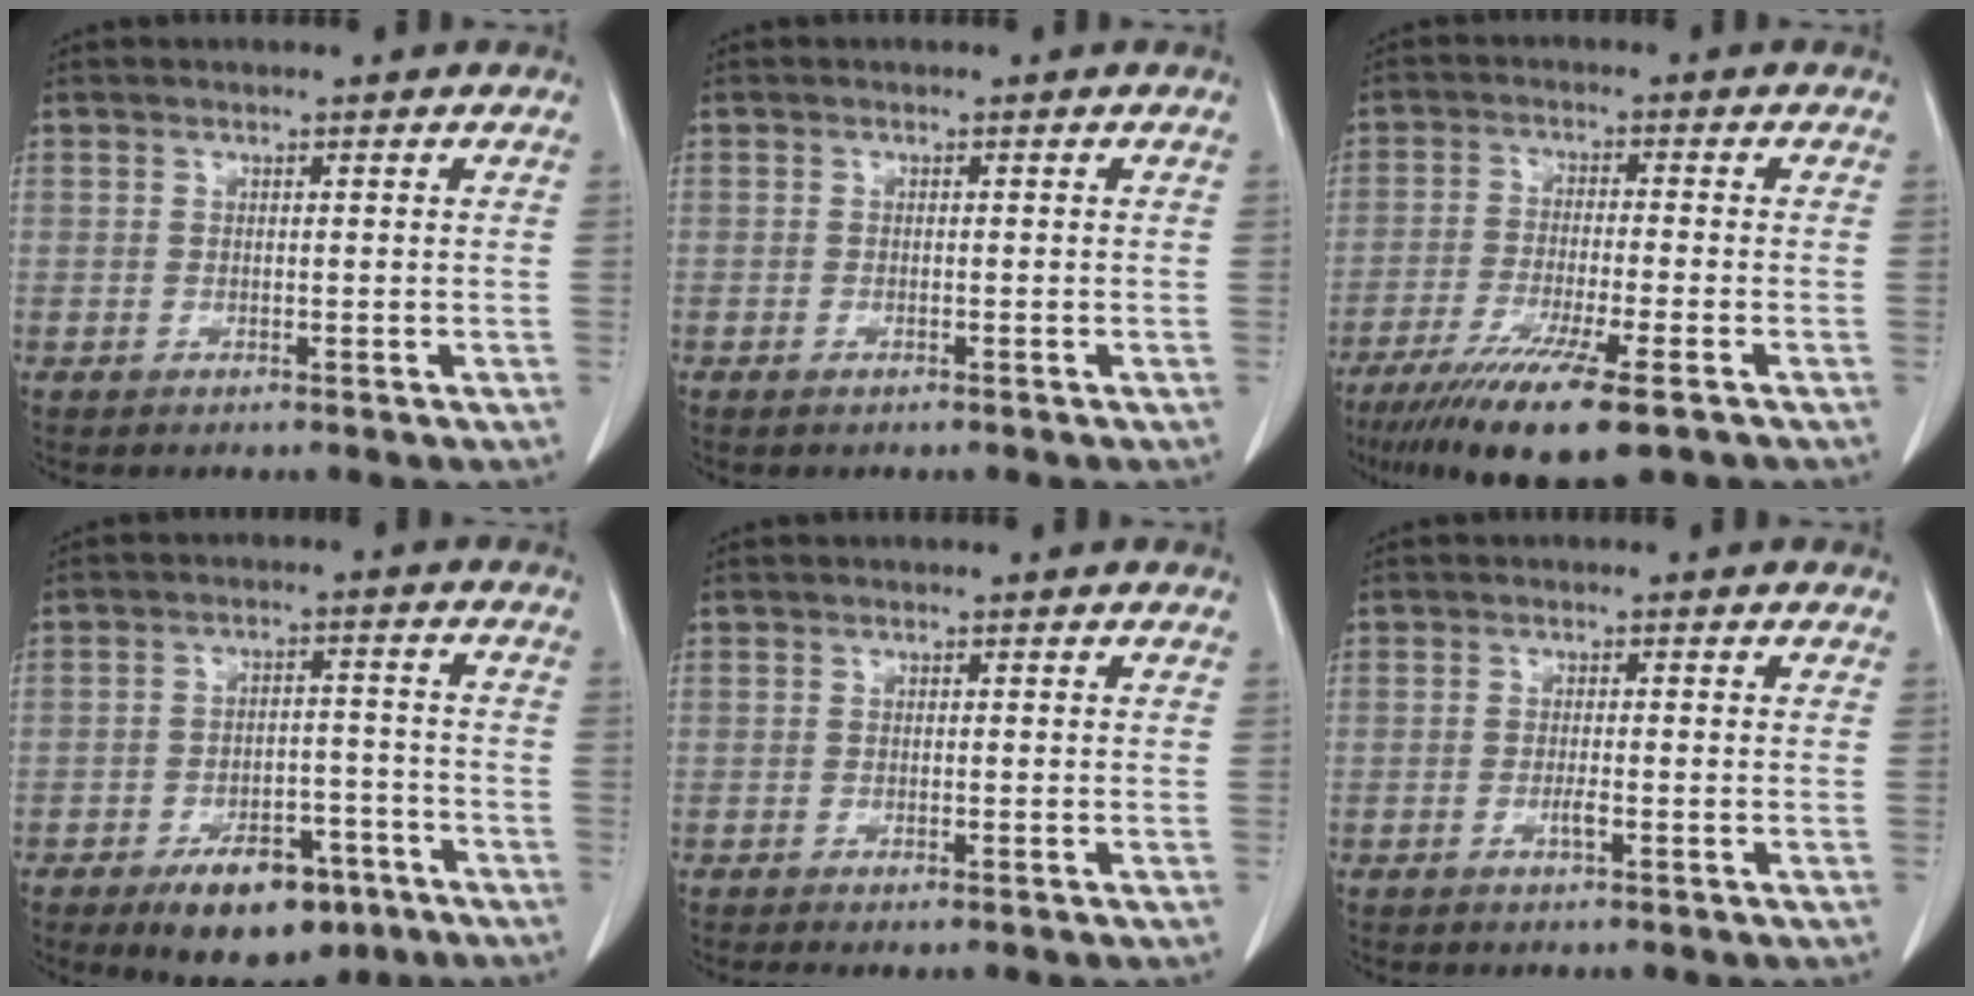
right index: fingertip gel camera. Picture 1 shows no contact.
{"total": 0.7, "force": [-0.5, 0.2, 0.4], "torque": [-0.011, -0.001, -0.005]}
{"total": 13.2, "force": [-8.7, 1.1, 9.9], "torque": [-0.174, -0.038, -0.141]}
{"total": 10.7, "force": [-6.8, 5.2, 6.5], "torque": [-0.089, 0.007, -0.099]}
{"total": 1.2, "force": [-0.9, 0.1, 0.8], "torque": [-0.014, -0.004, -0.012]}
{"total": 0.9, "force": [-0.4, 0.1, 0.8], "torque": [-0.018, 0.001, -0.004]}